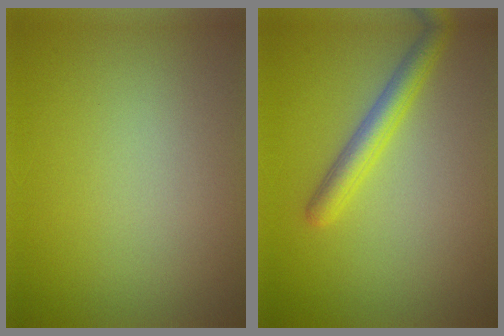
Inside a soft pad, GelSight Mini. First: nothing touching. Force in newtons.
{"total": 3.0, "press": 3.0, "slide": 0.1}